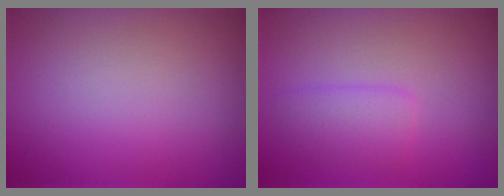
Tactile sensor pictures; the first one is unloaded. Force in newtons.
{"total": 1.9, "press": 1.9, "slide": 0.1}